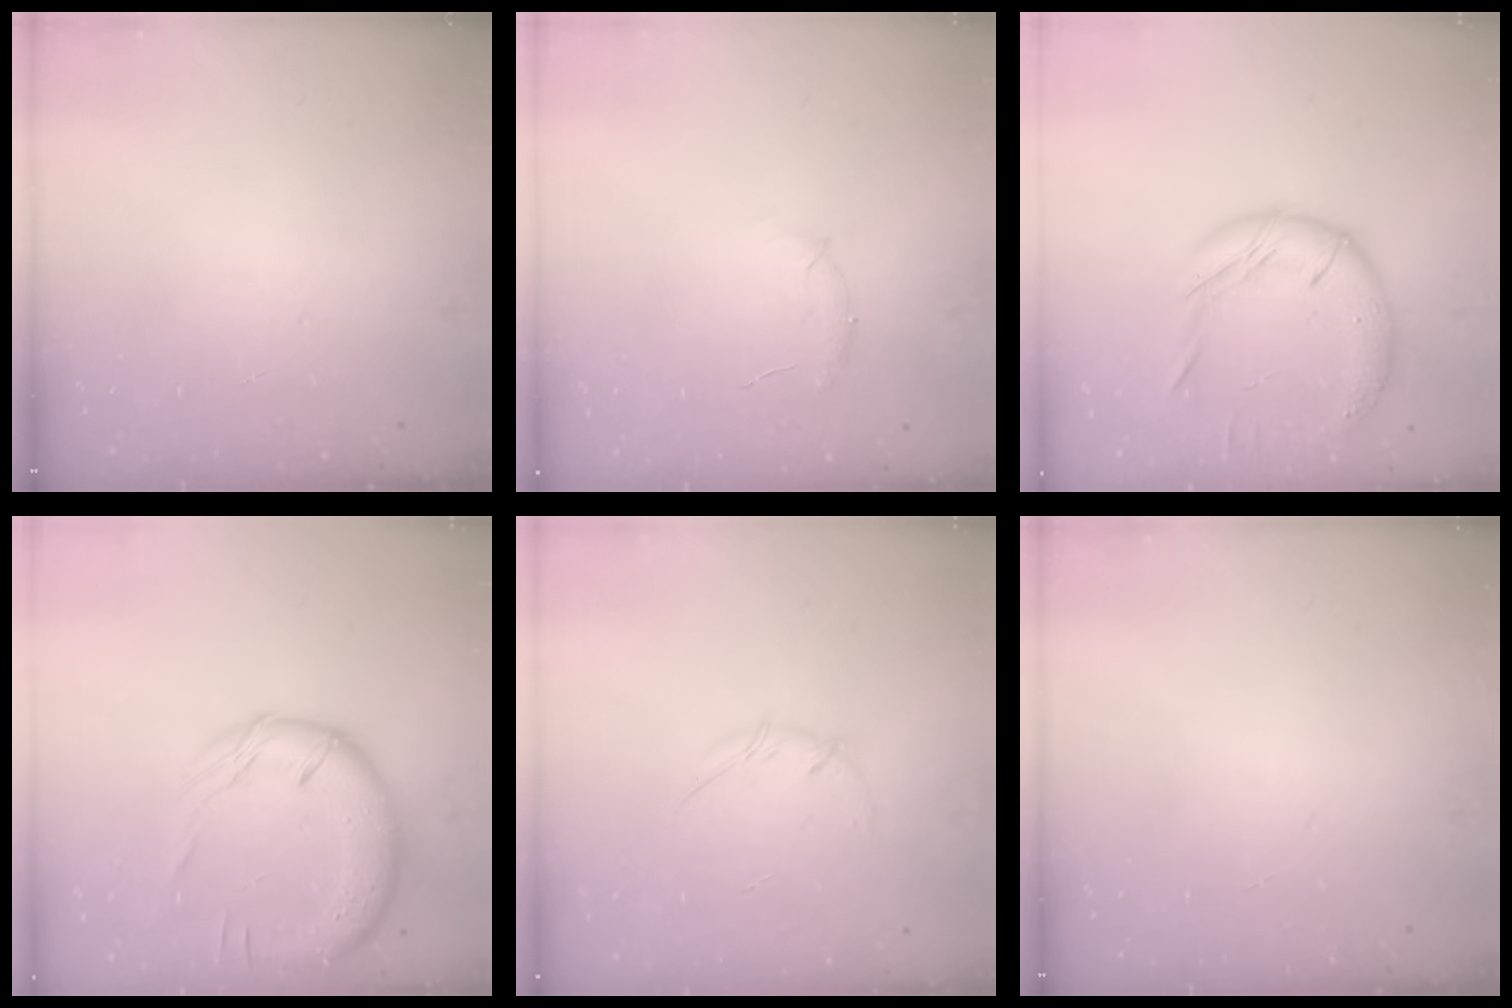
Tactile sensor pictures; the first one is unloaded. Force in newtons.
{"total": 6.9, "press": 6.7, "slide": 1.8}
{"total": 15.8, "press": 15.7, "slide": 1.7}
{"total": 16.5, "press": 16.2, "slide": 2.9}
{"total": 3.6, "press": 3.5, "slide": 0.9}
{"total": 0.0}